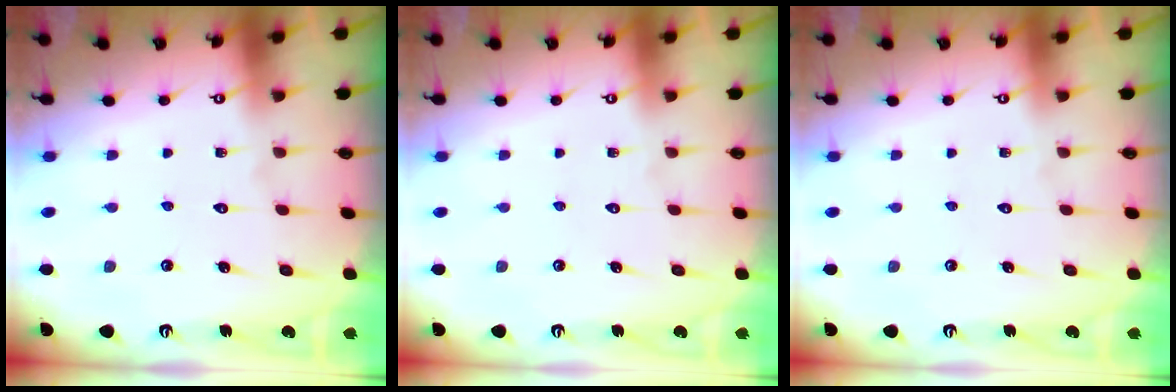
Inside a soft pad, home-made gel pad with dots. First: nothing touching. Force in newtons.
{"total": 0.0}
{"total": 0.0}